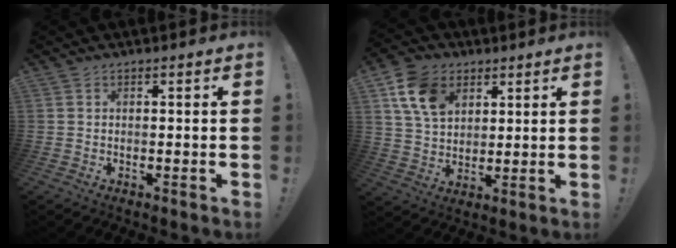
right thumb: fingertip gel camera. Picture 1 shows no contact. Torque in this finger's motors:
{"motor_torque": [0.70, 0.67, 0.43, -0.19, 0.03]}